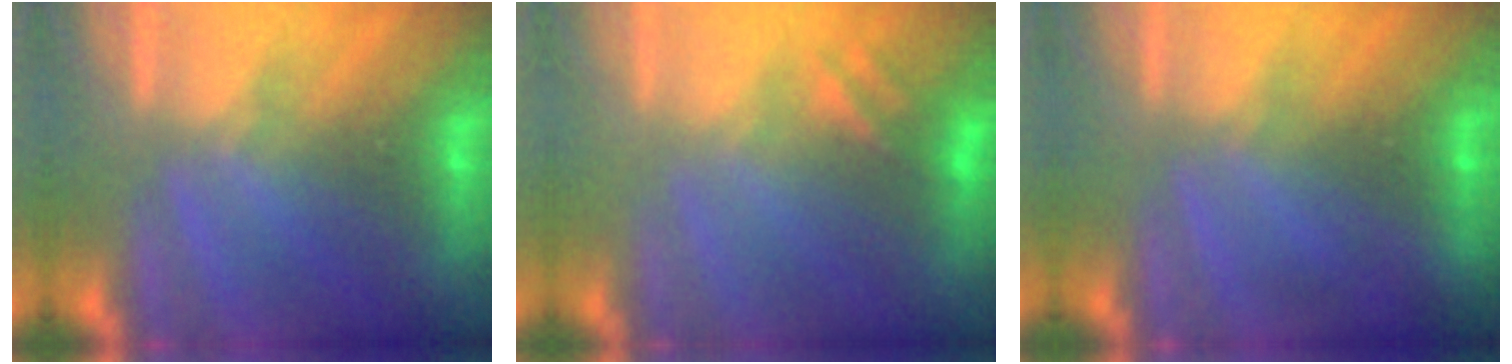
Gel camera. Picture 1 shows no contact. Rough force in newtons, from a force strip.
{"total": 2.6}
{"total": 1.9}